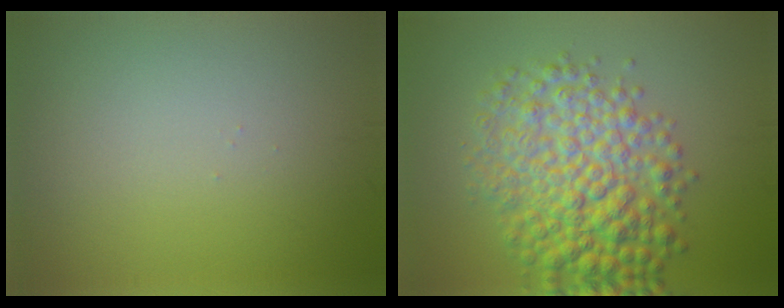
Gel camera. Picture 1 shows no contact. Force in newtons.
{"total": 7.9, "press": 7.9, "slide": 0.1}